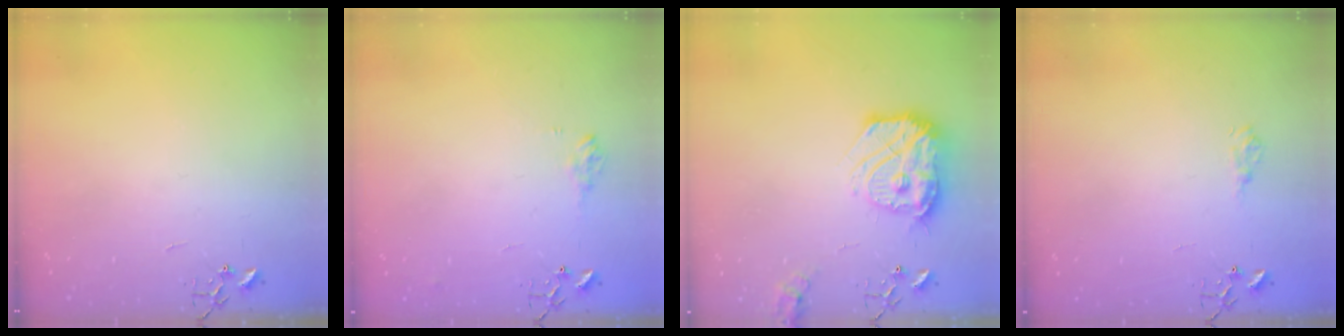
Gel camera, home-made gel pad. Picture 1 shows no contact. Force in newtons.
{"total": 7.7, "press": 7.7, "slide": 0.3}
{"total": 18.7, "press": 18.6, "slide": 1.8}
{"total": 6.6, "press": 6.5, "slide": 0.9}